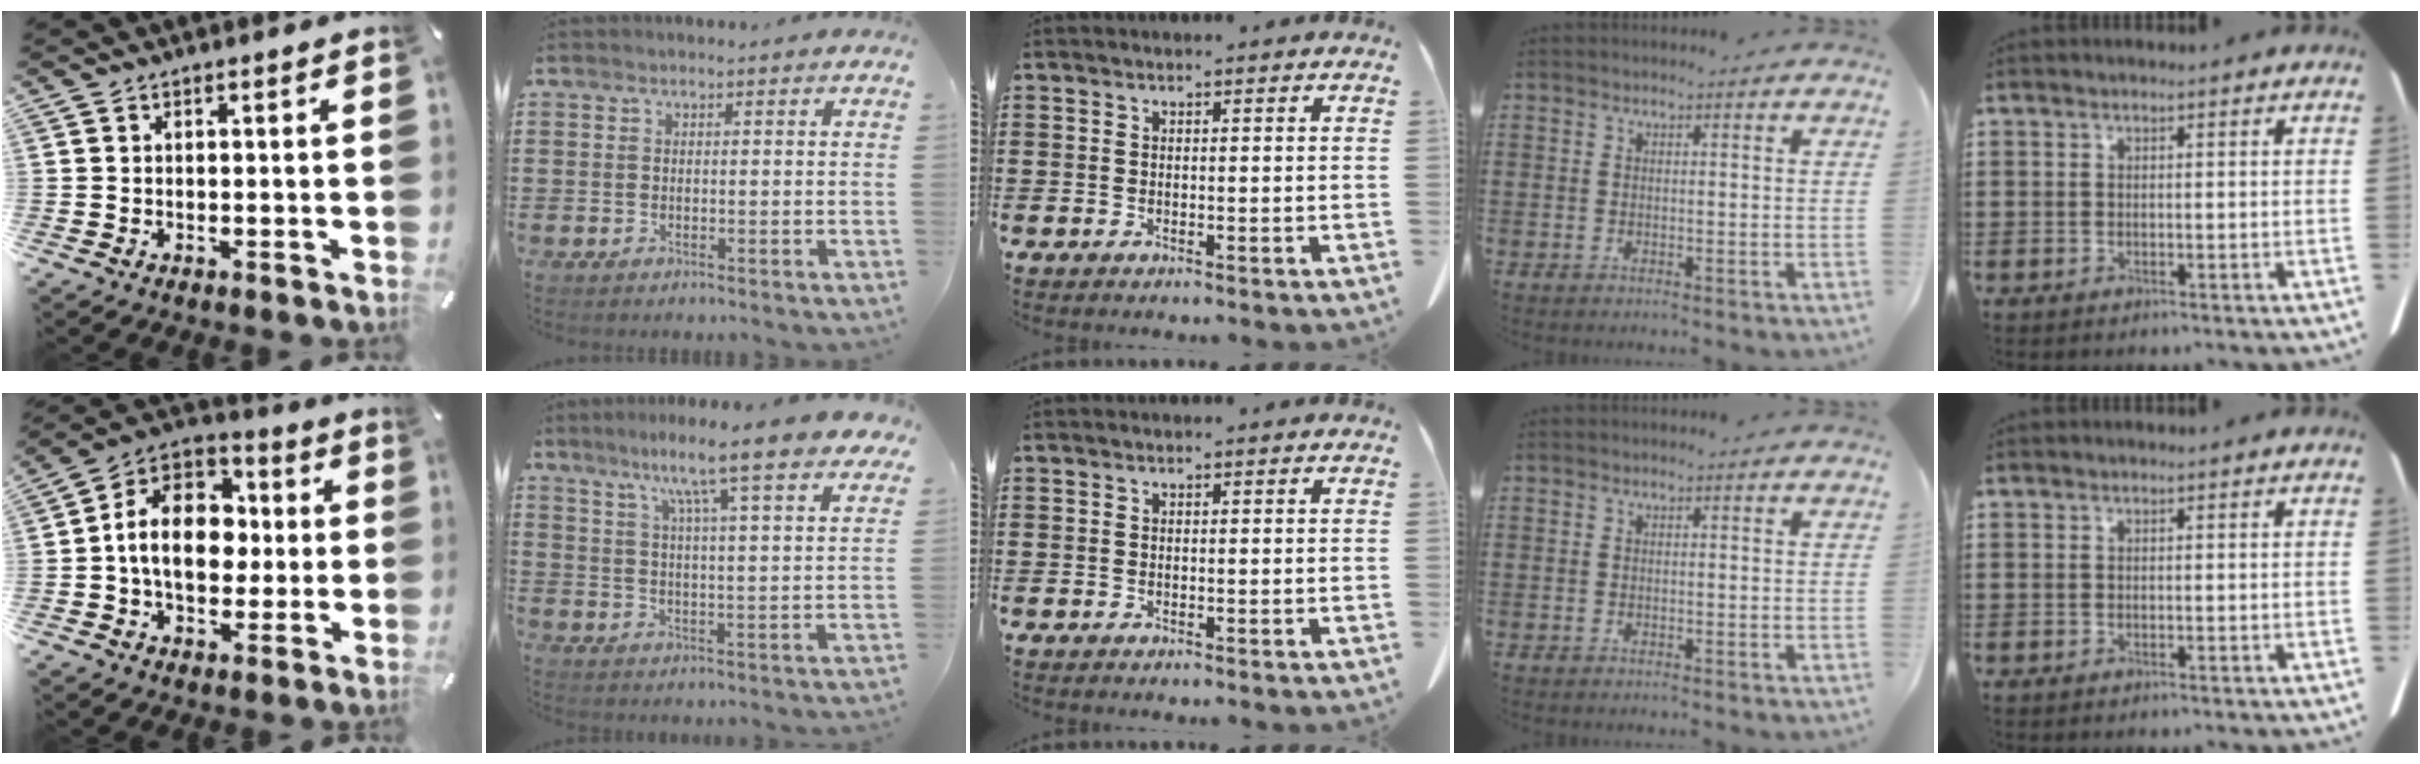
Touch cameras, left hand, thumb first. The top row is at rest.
{"thumb": {"total": 13.9, "force": [-1.1, 10.7, 8.8], "torque": [-0.171, 0.011, -0.022]}, "index": {"total": 9.2, "force": [7.4, -0.4, 5.3], "torque": [-0.113, -0.040, 0.117]}}